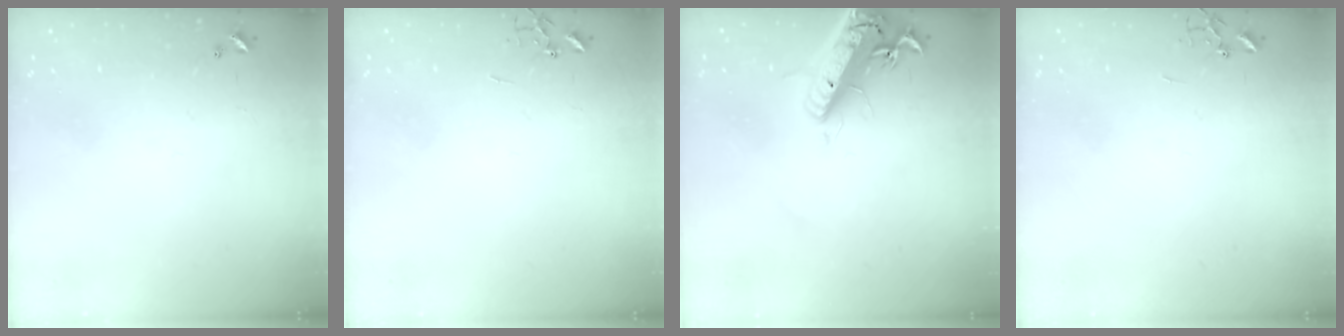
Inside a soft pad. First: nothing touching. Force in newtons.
{"total": 0.0}
{"total": 20.7, "press": 20.3, "slide": 4.2}
{"total": 0.0}